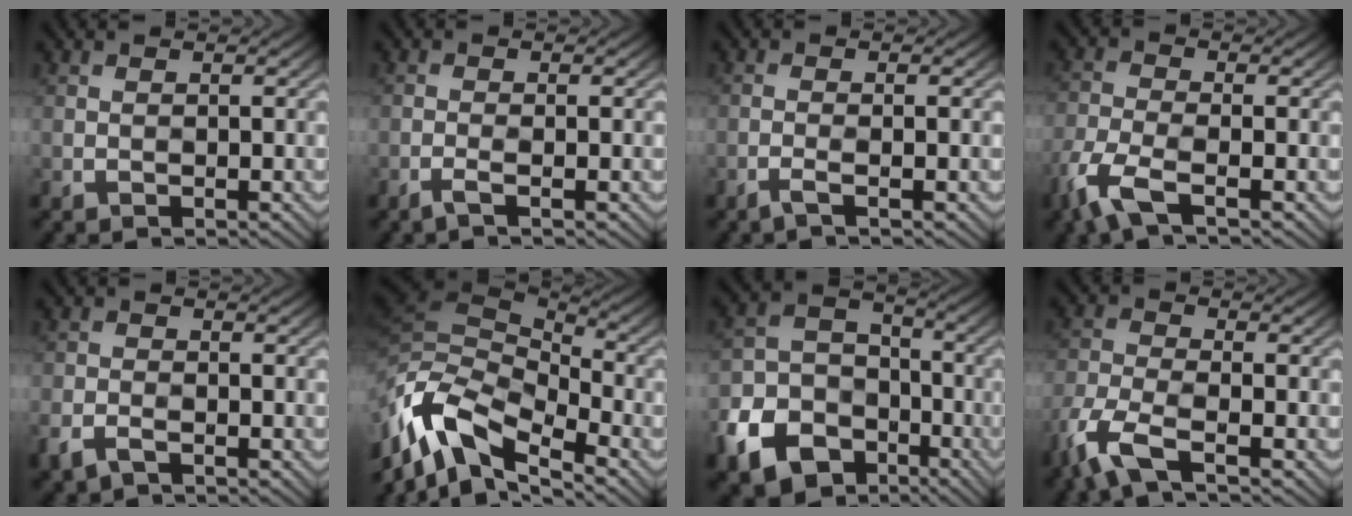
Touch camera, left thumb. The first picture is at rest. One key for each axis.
{"total": 1.3, "fx": 0.1, "fy": 0.1, "fz": 1.3, "tx": -0.016, "ty": 0.008, "tz": -0.011}
{"total": 1.6, "fx": 0.1, "fy": 0.1, "fz": 1.6, "tx": -0.017, "ty": 0.010, "tz": -0.015}
{"total": 5.7, "fx": -2.9, "fy": 2.0, "fz": 4.5, "tx": -0.106, "ty": -0.005, "tz": -0.075}
{"total": 3.3, "fx": -1.5, "fy": 1.9, "fz": 2.2, "tx": -0.048, "ty": -0.005, "tz": -0.038}
{"total": 12.9, "fx": -3.8, "fy": 7.1, "fz": 10.1, "tx": -0.248, "ty": -0.010, "tz": -0.061}
{"total": 12.8, "fx": -5.3, "fy": 9.5, "fz": 6.7, "tx": -0.179, "ty": -0.037, "tz": -0.095}
{"total": 6.6, "fx": -3.6, "fy": 2.3, "fz": 5.0, "tx": -0.115, "ty": -0.008, "tz": -0.089}